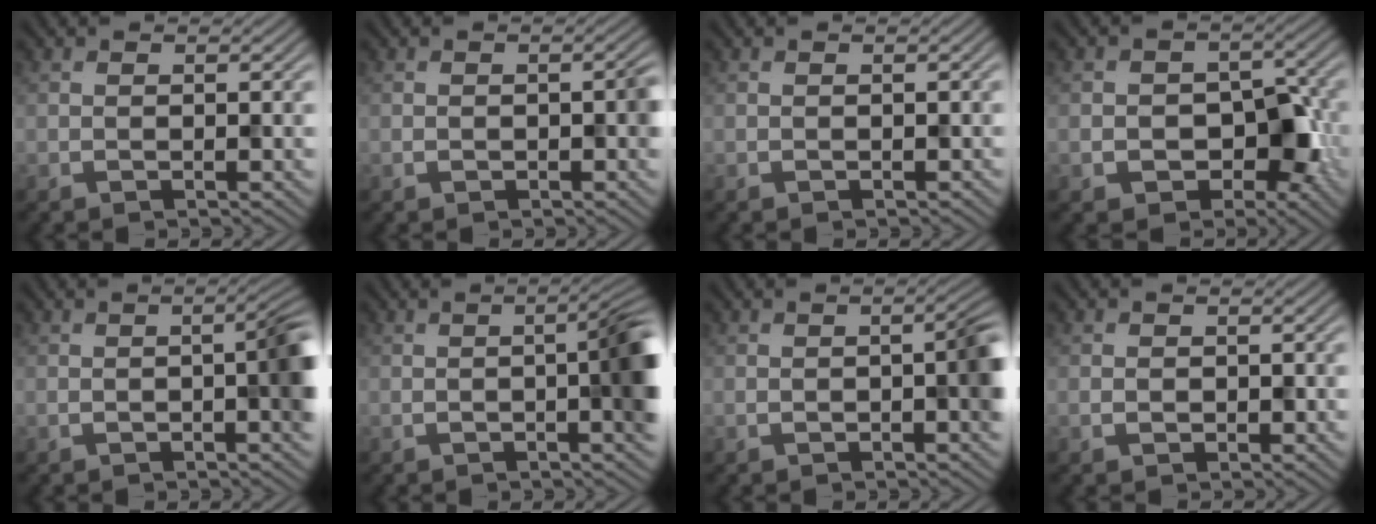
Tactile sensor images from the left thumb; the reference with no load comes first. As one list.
[{"total": 1.9, "force": [-0.4, 1.0, 1.5], "torque": [-0.024, 0.000, -0.007]}, {"total": 0.0}, {"total": 6.9, "force": [-2.2, 5.0, 4.2], "torque": [-0.056, -0.004, -0.036]}, {"total": 4.6, "force": [-0.5, 1.0, 4.5], "torque": [-0.067, 0.004, -0.008]}, {"total": 7.0, "force": [-0.7, 1.7, 6.8], "torque": [-0.094, 0.001, -0.010]}, {"total": 3.5, "force": [-0.4, 0.8, 3.3], "torque": [-0.051, 0.005, -0.009]}, {"total": 1.1, "force": [-0.3, 1.0, 0.5], "torque": [-0.010, -0.005, -0.006]}]